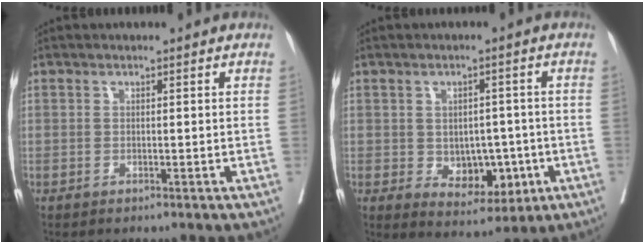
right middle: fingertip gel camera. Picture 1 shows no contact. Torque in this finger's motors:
{"motor_torque": [0.61, -0.23, 0.13, 0.03]}